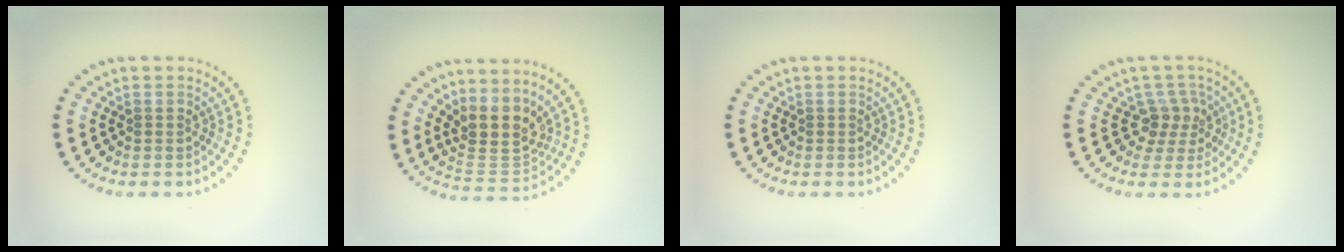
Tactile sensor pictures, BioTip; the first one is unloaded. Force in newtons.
{"total": 4.1, "press": 3.5, "slide": 2.3}
{"total": 0.0}
{"total": 2.6, "press": 2.0, "slide": 1.7}